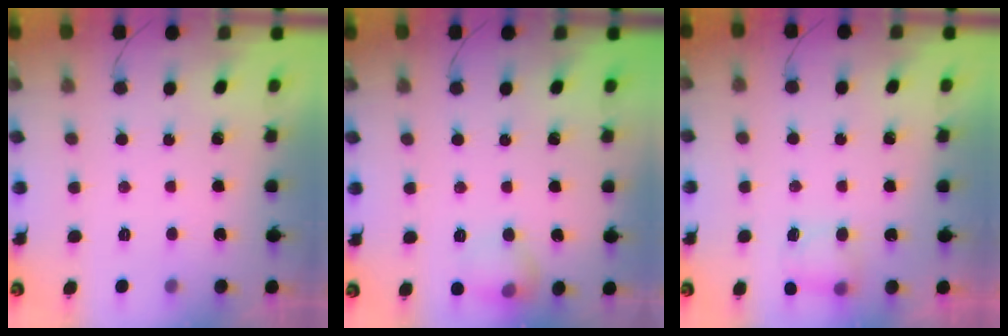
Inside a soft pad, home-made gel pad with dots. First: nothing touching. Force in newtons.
{"total": 8.4, "press": 8.4, "slide": 0.8}
{"total": 6.1, "press": 6.0, "slide": 1.1}